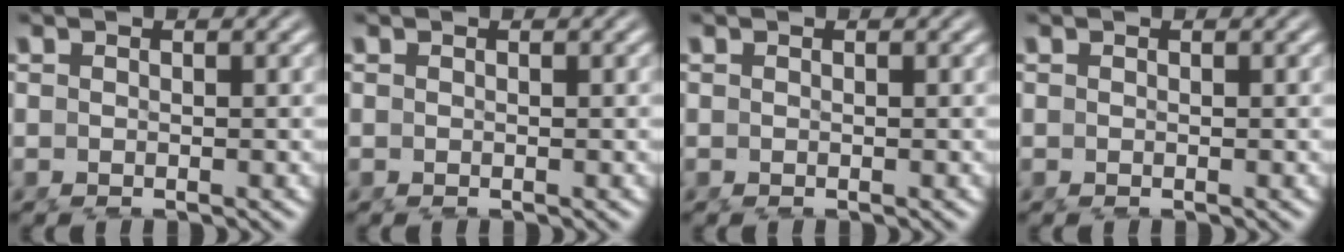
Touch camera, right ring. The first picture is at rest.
{"total": 0.0}
{"total": 0.0}
{"total": 0.0}